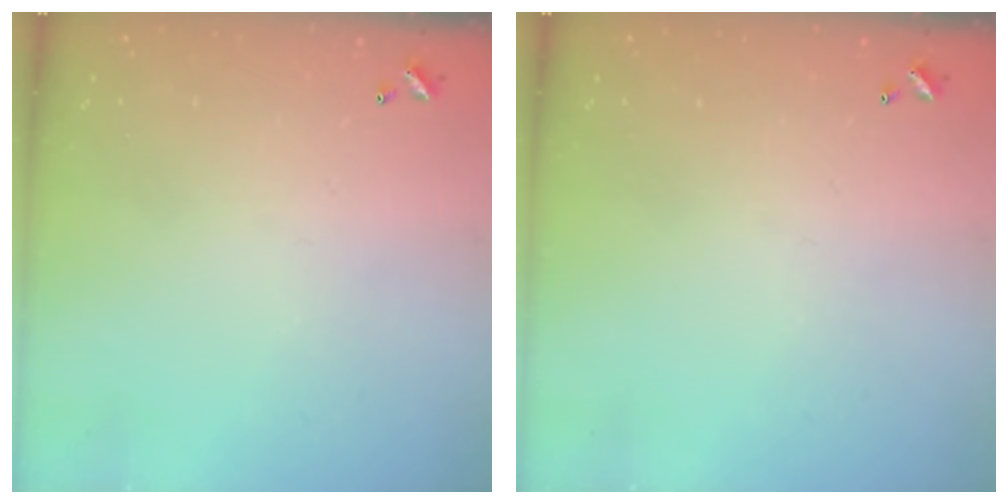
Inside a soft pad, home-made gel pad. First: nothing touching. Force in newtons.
{"total": 0.0}